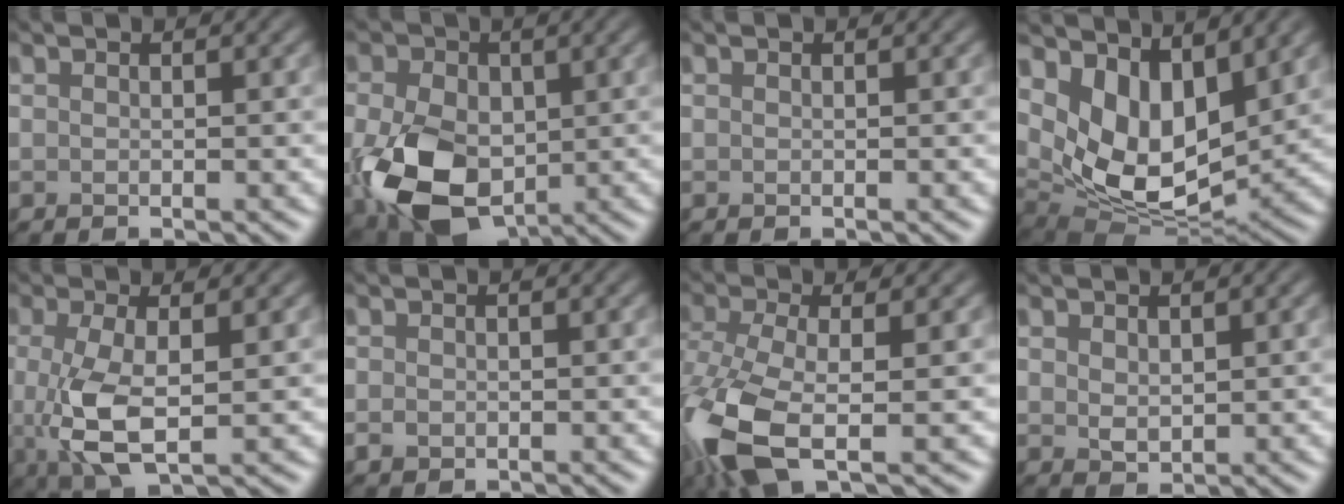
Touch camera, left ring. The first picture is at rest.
{"total": 9.9, "force": [-1.5, 7.0, 6.7], "torque": [-0.159, -0.030, -0.025]}
{"total": 0.0}
{"total": 8.4, "force": [2.8, 5.0, 6.1], "torque": [-0.116, -0.031, 0.056]}
{"total": 5.4, "force": [-0.2, 1.9, 5.0], "torque": [-0.109, -0.009, -0.002]}
{"total": 0.7, "force": [-0.1, 0.5, 0.4], "torque": [-0.005, -0.005, -0.002]}
{"total": 8.4, "force": [-3.2, 3.5, 7.0], "torque": [-0.172, -0.022, -0.070]}
{"total": 1.5, "force": [0.9, 0.9, 0.8], "torque": [-0.017, -0.004, 0.022]}